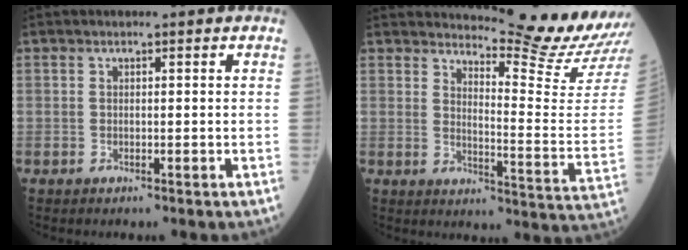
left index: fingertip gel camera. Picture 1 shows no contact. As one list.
[{"total": 15.1, "force": [14.6, -2.4, 2.6], "torque": [-0.045, -0.125, 0.179]}]